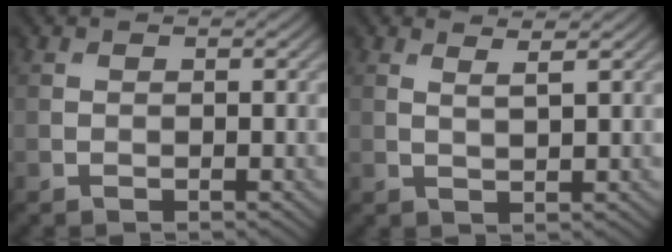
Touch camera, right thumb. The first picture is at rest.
{"total": 2.2, "force": [1.5, 0.3, 1.6], "torque": [-0.027, -0.002, 0.024]}